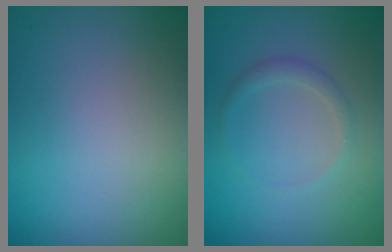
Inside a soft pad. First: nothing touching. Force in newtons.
{"total": 1.2, "press": 1.2, "slide": 0.0}